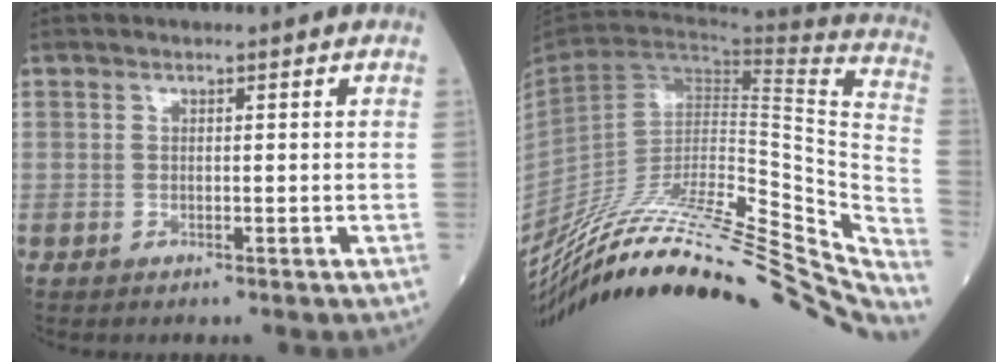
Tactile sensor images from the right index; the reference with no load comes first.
{"total": 38.9, "force": [-32.5, 6.4, 20.4], "torque": [-0.257, -0.039, -0.467]}